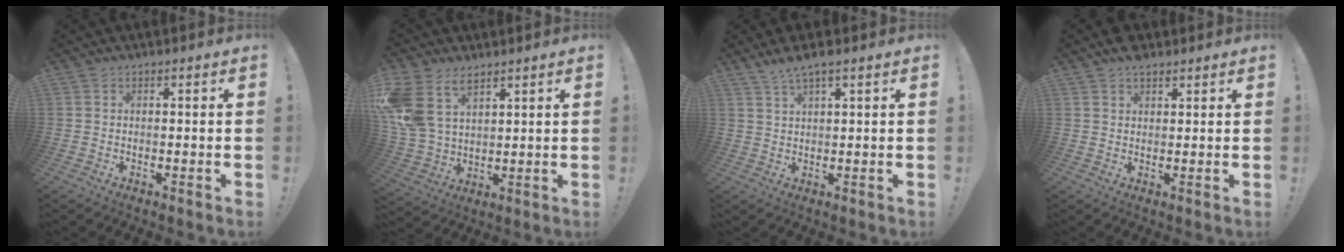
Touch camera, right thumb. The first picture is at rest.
{"total": 13.0, "force": [7.5, 8.0, 6.9], "torque": [-0.150, -0.035, 0.151]}
{"total": 4.3, "force": [3.2, 0.2, 2.9], "torque": [-0.056, -0.014, 0.055]}
{"total": 3.9, "force": [3.0, 2.0, 1.4], "torque": [-0.024, -0.015, 0.055]}